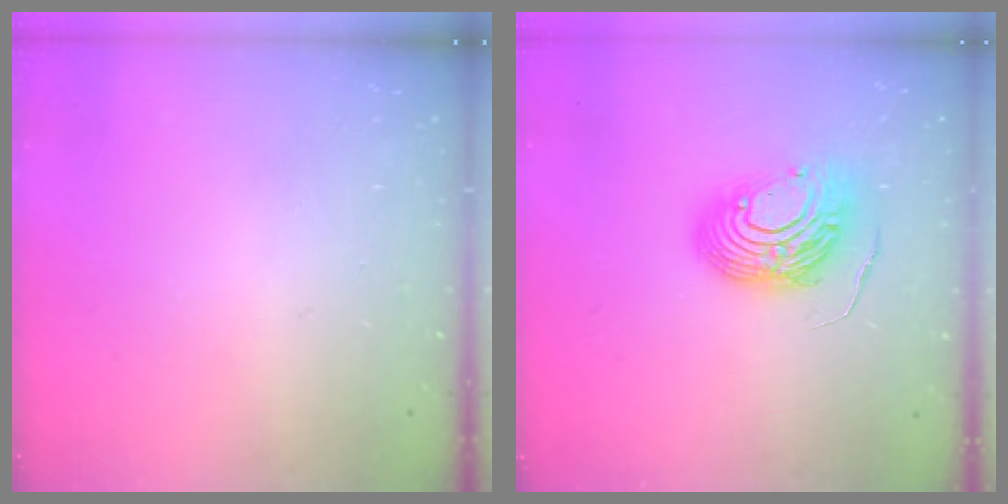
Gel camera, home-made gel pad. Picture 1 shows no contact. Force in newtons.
{"total": 12.6, "press": 12.5, "slide": 1.1}